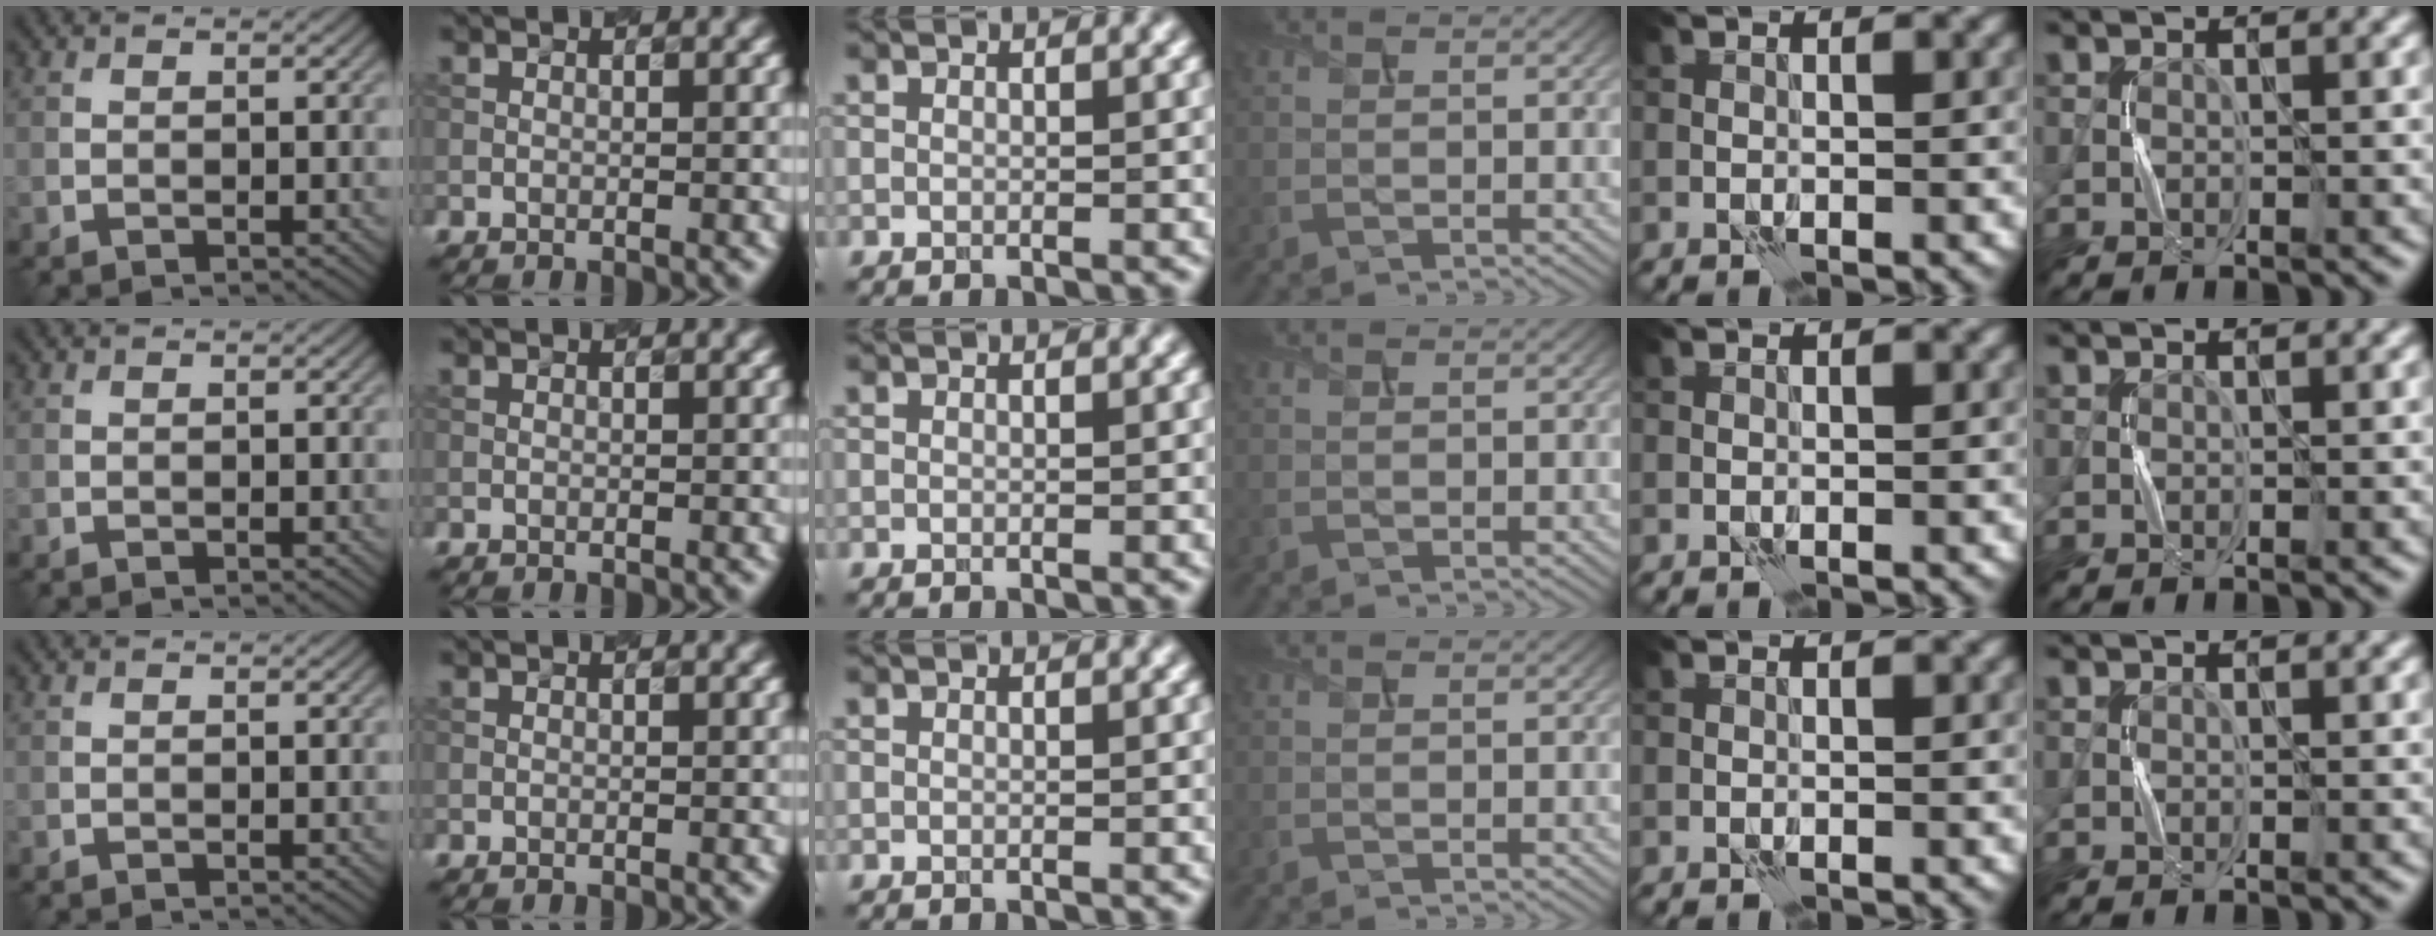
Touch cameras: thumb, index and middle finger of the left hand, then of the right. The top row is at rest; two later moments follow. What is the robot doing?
{"motion": "press", "object": "button"}